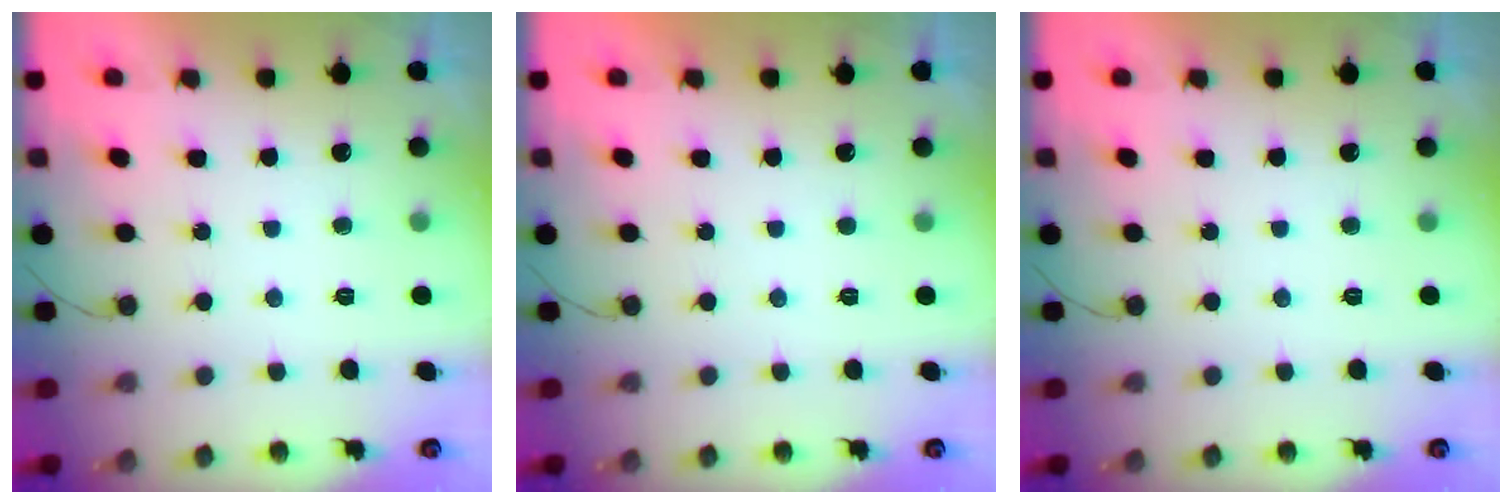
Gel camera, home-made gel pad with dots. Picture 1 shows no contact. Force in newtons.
{"total": 0.0}
{"total": 0.0}